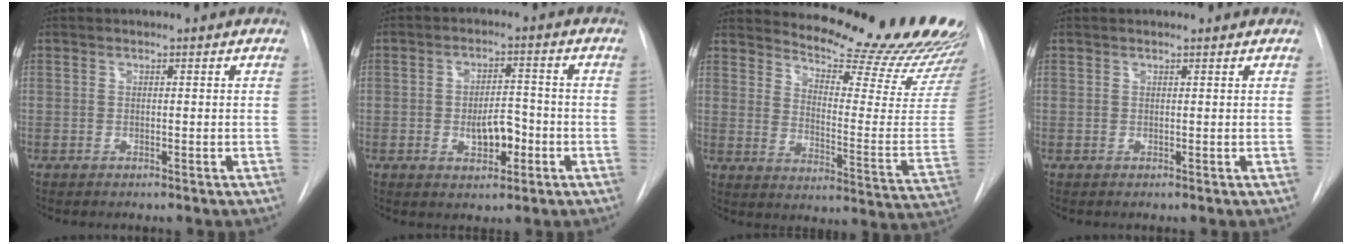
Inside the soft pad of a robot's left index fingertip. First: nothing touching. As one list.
[{"total": 5.3, "force": [-2.1, 2.5, 4.3], "torque": [-0.064, 0.000, -0.028]}, {"total": 23.0, "force": [21.8, 1.9, 7.2], "torque": [-0.101, -0.144, 0.259]}, {"total": 0.8, "force": [0.8, 0.0, 0.2], "torque": [-0.008, 0.006, 0.009]}]